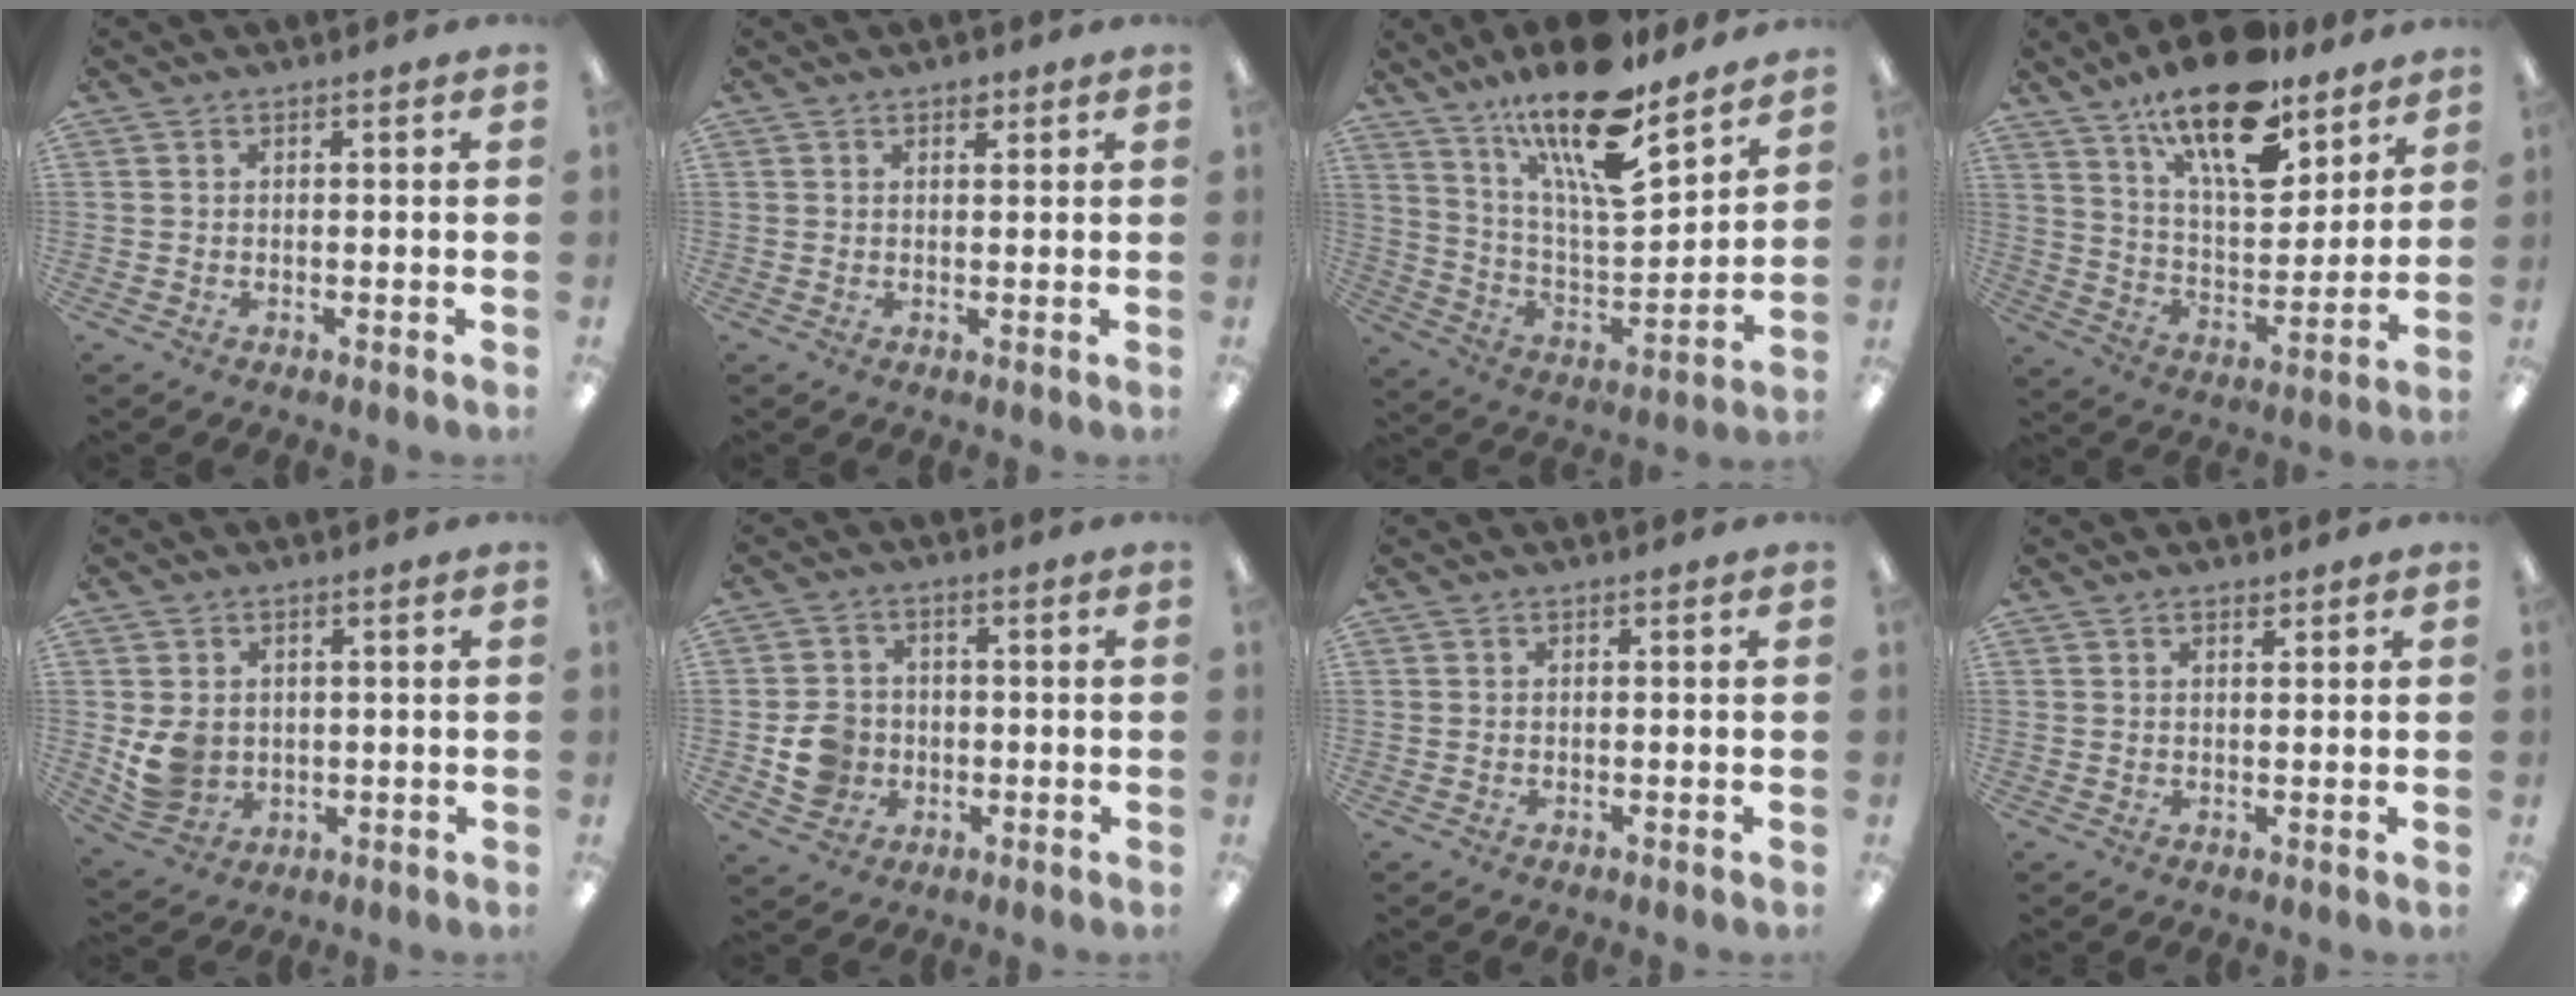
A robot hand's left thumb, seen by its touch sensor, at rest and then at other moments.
{"total": 1.9, "force": [1.2, 1.0, 1.0], "torque": [-0.004, -0.003, 0.019]}
{"total": 20.4, "force": [15.1, 5.4, 12.6], "torque": [-0.228, -0.097, 0.257]}
{"total": 19.0, "force": [13.5, 7.2, 11.3], "torque": [-0.187, -0.074, 0.227]}
{"total": 6.5, "force": [0.8, 5.7, 2.9], "torque": [-0.058, 0.006, 0.019]}
{"total": 7.2, "force": [-1.5, 6.6, 2.7], "torque": [-0.047, 0.012, -0.023]}
{"total": 0.0}
{"total": 1.2, "force": [1.0, 0.4, 0.4], "torque": [-0.001, -0.004, 0.018]}